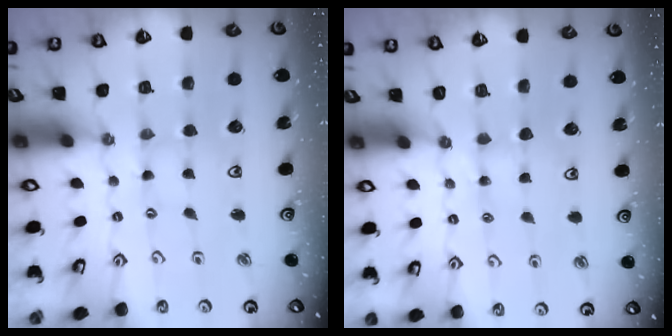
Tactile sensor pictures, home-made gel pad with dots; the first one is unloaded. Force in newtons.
{"total": 4.2, "press": 4.2, "slide": 0.8}